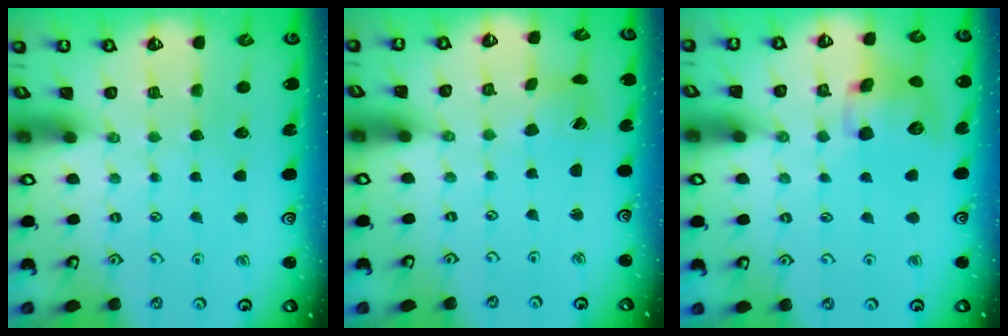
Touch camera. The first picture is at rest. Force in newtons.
{"total": 1.1, "press": 1.1, "slide": 0.2}
{"total": 11.0, "press": 10.8, "slide": 1.8}